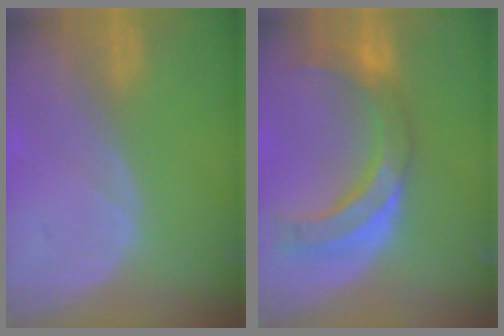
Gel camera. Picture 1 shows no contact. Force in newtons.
{"total": 9.5, "press": 9.2, "slide": 2.5}